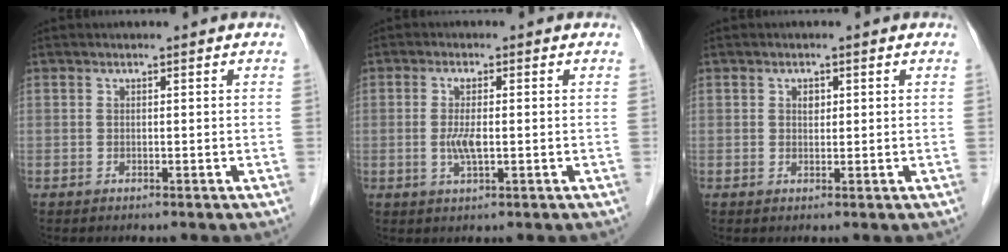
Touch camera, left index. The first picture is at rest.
{"total": 3.5, "force": [-0.4, 0.7, 3.4], "torque": [-0.074, -0.004, -0.006]}
{"total": 1.3, "force": [0.4, 0.9, 0.8], "torque": [-0.014, 0.002, 0.008]}